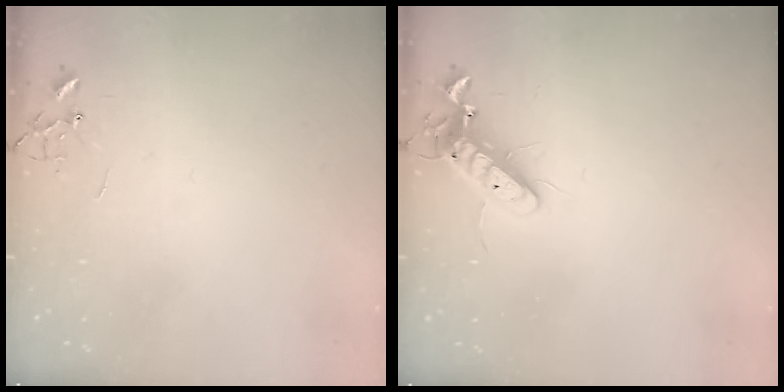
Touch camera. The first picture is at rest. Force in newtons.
{"total": 11.6, "press": 11.4, "slide": 2.3}